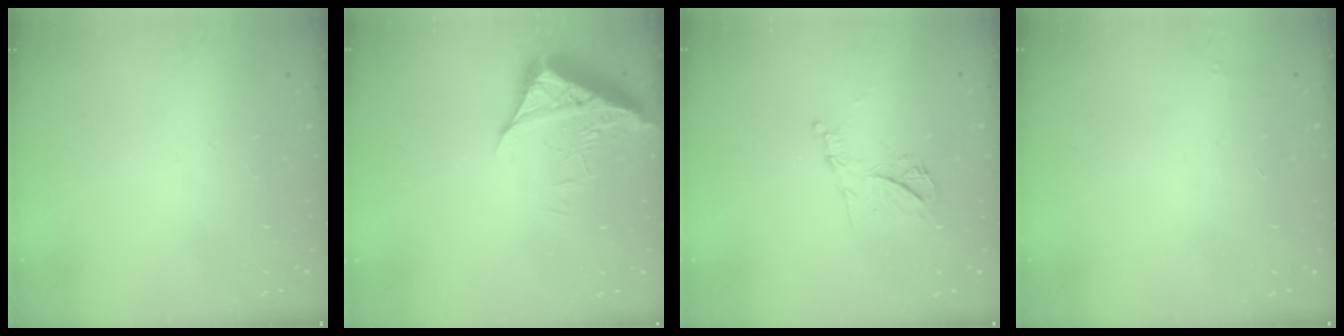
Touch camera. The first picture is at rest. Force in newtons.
{"total": 6.1, "press": 6.1, "slide": 0.7}
{"total": 11.0, "press": 10.9, "slide": 1.1}
{"total": 1.8, "press": 1.7, "slide": 0.1}